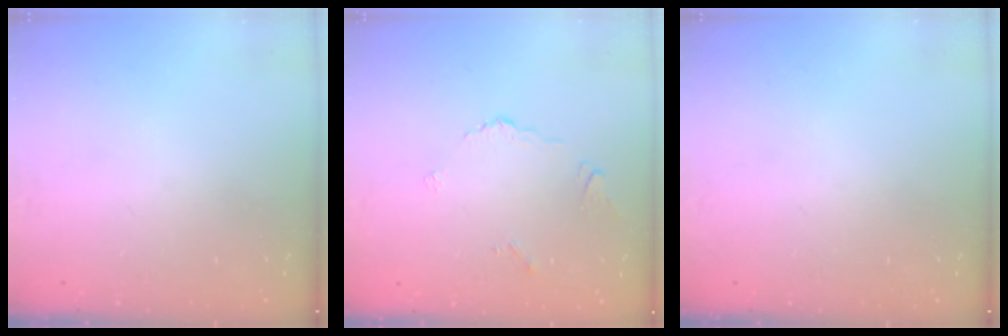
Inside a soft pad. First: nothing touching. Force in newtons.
{"total": 3.1, "press": 3.0, "slide": 0.6}
{"total": 0.0}